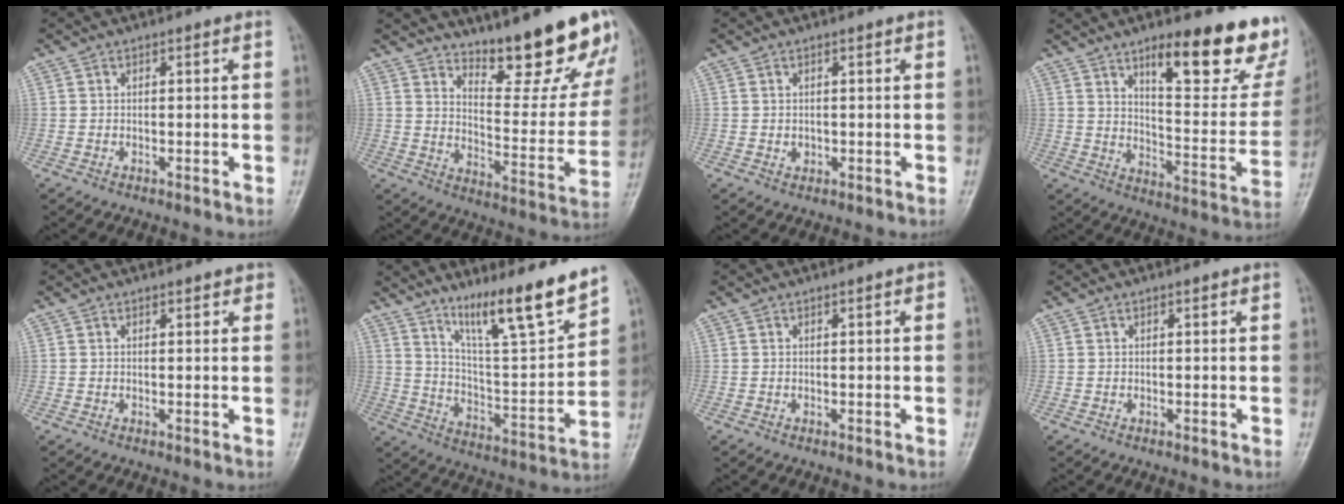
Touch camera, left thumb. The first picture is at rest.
{"total": 19.0, "force": [15.0, 5.3, 10.5], "torque": [-0.098, -0.121, 0.211]}
{"total": 1.0, "force": [0.0, 0.9, 0.2], "torque": [-0.001, 0.000, 0.003]}
{"total": 22.2, "force": [13.6, 6.9, 16.2], "torque": [-0.165, -0.078, 0.195]}
{"total": 1.1, "force": [0.9, 0.6, 0.3], "torque": [0.003, -0.003, 0.006]}
{"total": 15.4, "force": [11.8, 1.7, 9.8], "torque": [-0.142, -0.080, 0.207]}
{"total": 0.8, "force": [0.2, 0.2, 0.7], "torque": [-0.012, 0.001, 0.001]}
{"total": 0.0}